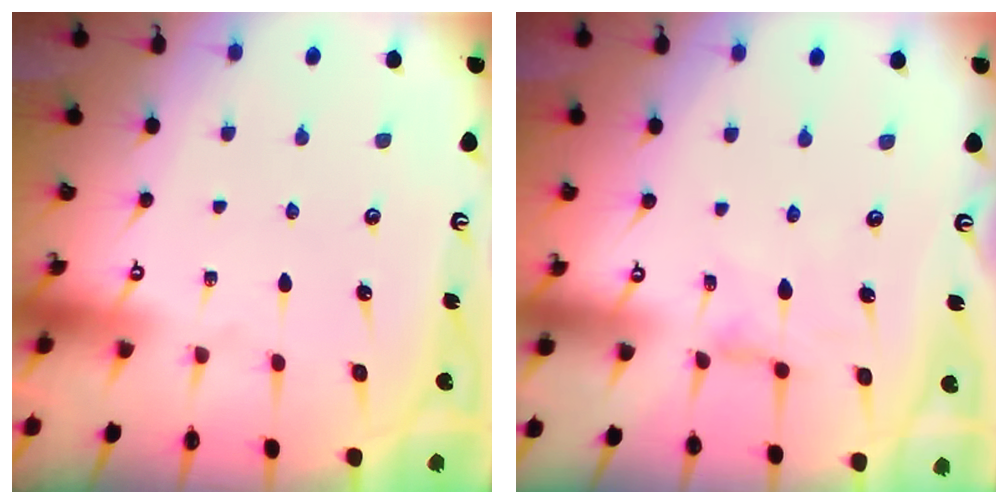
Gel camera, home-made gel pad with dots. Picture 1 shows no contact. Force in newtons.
{"total": 0.9, "press": 0.8, "slide": 0.3}